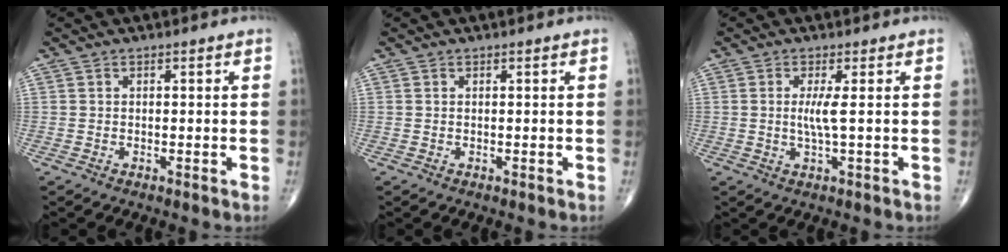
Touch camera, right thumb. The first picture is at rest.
{"total": 0.0}
{"total": 3.2, "force": [0.3, 0.0, 3.2], "torque": [-0.079, -0.010, 0.004]}